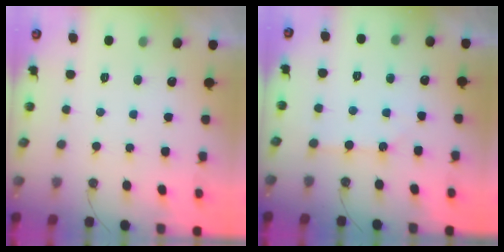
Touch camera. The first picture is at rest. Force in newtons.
{"total": 2.1, "press": 2.1, "slide": 0.3}